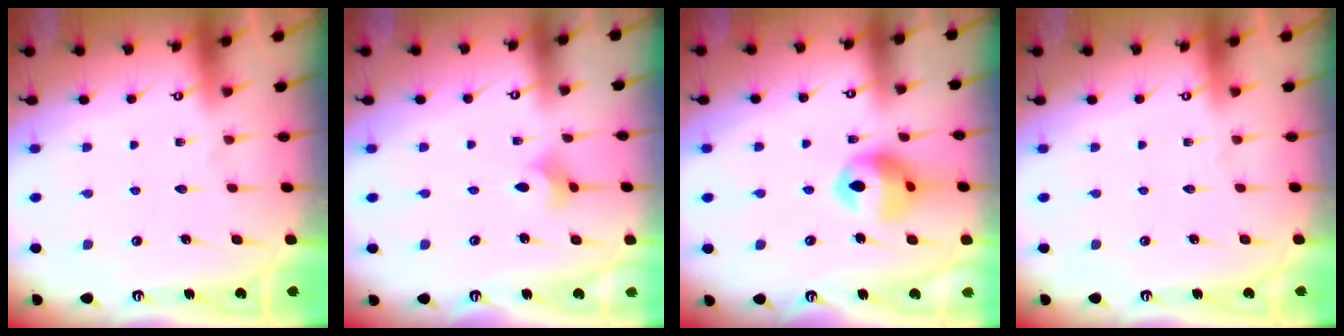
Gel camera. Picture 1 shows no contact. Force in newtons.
{"total": 3.2, "press": 3.2, "slide": 0.2}
{"total": 11.9, "press": 11.8, "slide": 1.5}
{"total": 0.0}